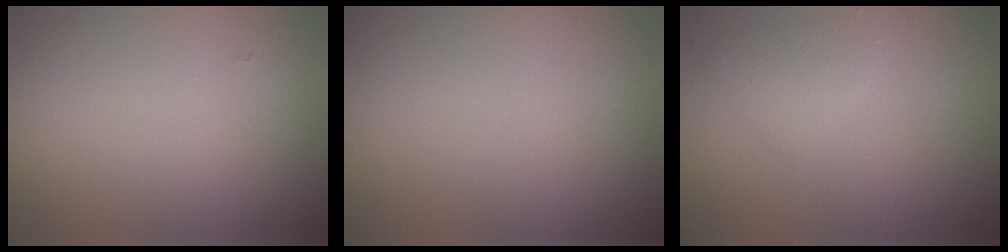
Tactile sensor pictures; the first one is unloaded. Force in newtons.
{"total": 0.0}
{"total": 1.6, "press": 1.6, "slide": 0.1}